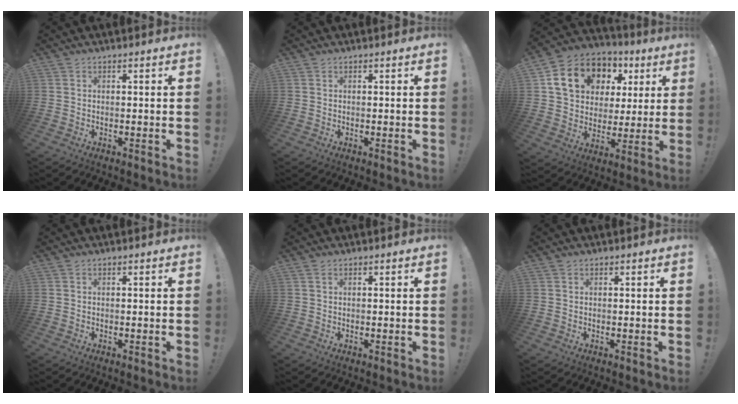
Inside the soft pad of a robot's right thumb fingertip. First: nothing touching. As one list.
[{"total": 0.0}, {"total": 16.9, "force": [7.0, 12.9, 8.4], "torque": [-0.121, -0.019, 0.147]}, {"total": 0.0}, {"total": 0.5, "force": [0.4, 0.2, 0.4], "torque": [-0.010, 0.001, 0.007]}, {"total": 0.0}]